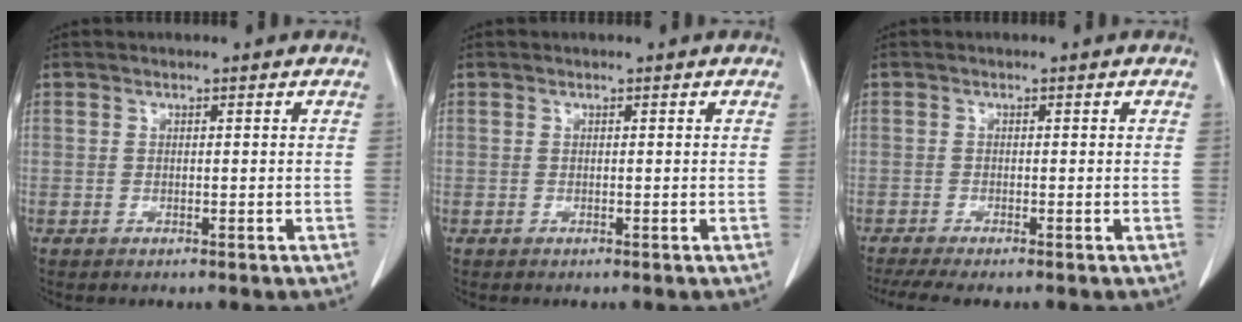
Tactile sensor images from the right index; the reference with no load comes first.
{"total": 0.0}
{"total": 5.1, "force": [-4.2, 0.1, 2.9], "torque": [-0.043, -0.011, -0.066]}